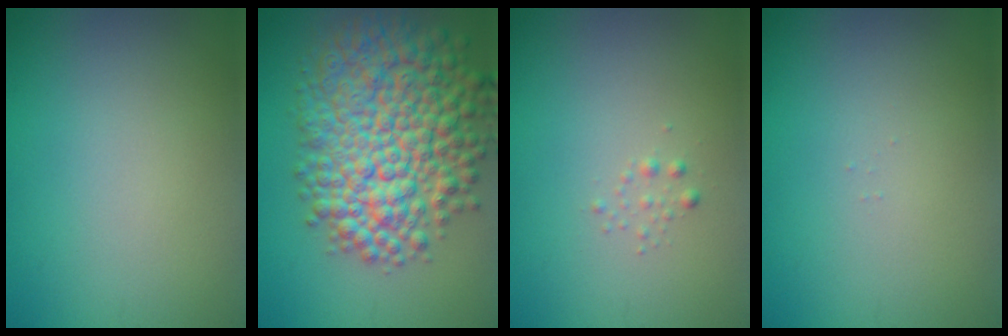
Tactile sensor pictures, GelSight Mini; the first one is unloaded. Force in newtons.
{"total": 11.1, "press": 11.1, "slide": 0.3}
{"total": 0.6, "press": 0.6, "slide": 0.1}
{"total": 0.0}